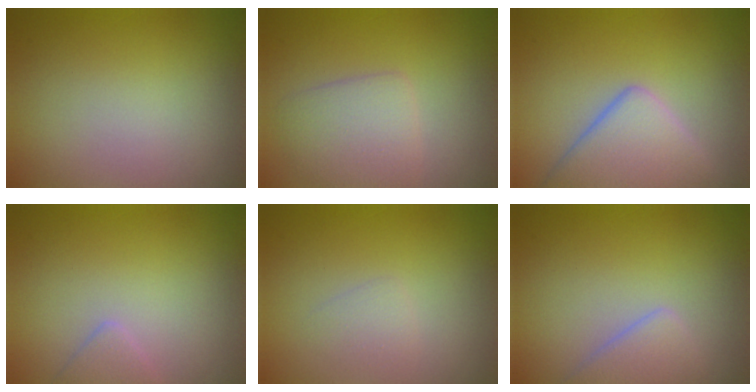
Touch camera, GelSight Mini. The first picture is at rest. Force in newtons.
{"total": 3.3, "press": 3.3, "slide": 0.2}
{"total": 6.3, "press": 6.3, "slide": 0.3}
{"total": 1.3, "press": 1.3, "slide": 0.0}
{"total": 1.1, "press": 1.1, "slide": 0.1}
{"total": 2.6, "press": 2.6, "slide": 0.0}